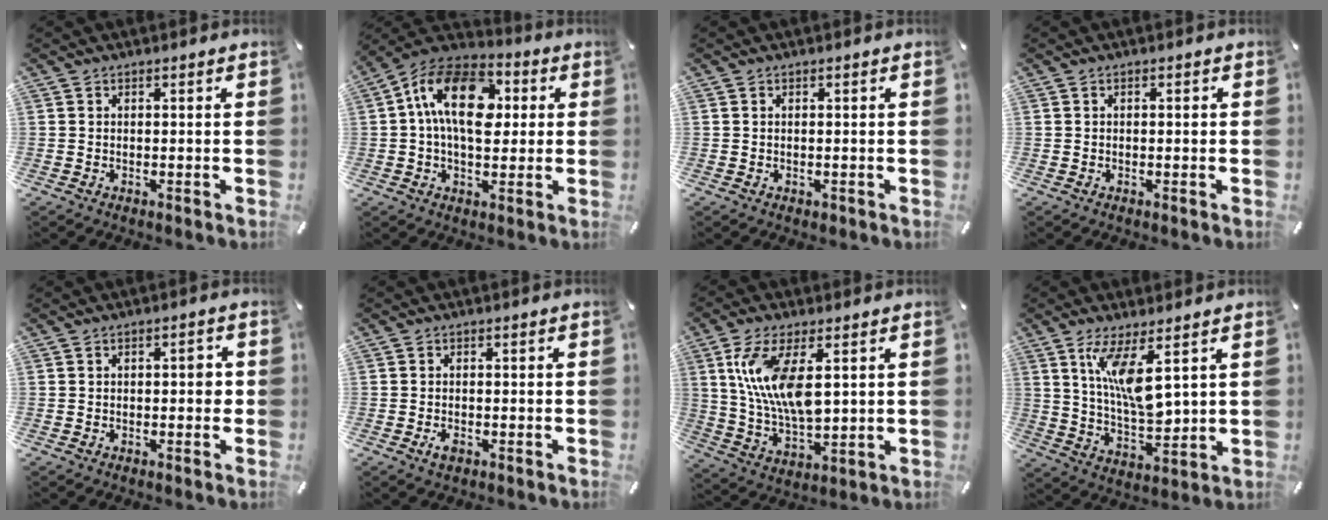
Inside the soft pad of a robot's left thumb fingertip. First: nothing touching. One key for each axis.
{"total": 16.9, "fx": 2.2, "fy": 10.8, "fz": 12.7, "tx": -0.238, "ty": 0.006, "tz": 0.033}
{"total": 0.5, "fx": 0.0, "fy": 0.4, "fz": 0.2, "tx": -0.005, "ty": 0.003, "tz": -0.002}
{"total": 0.6, "fx": -0.2, "fy": 0.4, "fz": 0.4, "tx": -0.007, "ty": 0.002, "tz": -0.004}
{"total": 2.6, "fx": -0.1, "fy": 1.3, "fz": 2.3, "tx": -0.034, "ty": 0.005, "tz": -0.006}
{"total": 2.1, "fx": -0.9, "fy": 1.2, "fz": 1.5, "tx": -0.034, "ty": 0.002, "tz": -0.018}
{"total": 13.2, "fx": 4.2, "fy": 6.1, "fz": 11.0, "tx": -0.229, "ty": -0.014, "tz": 0.069}
{"total": 11.4, "fx": 5.2, "fy": 3.8, "fz": 9.4, "tx": -0.186, "ty": -0.025, "tz": 0.089}